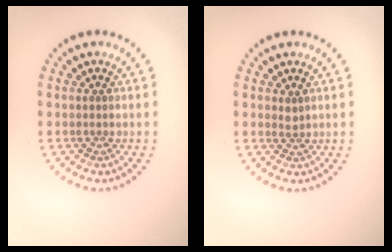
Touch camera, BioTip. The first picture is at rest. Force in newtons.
{"total": 0.8, "press": 0.5, "slide": 0.6}